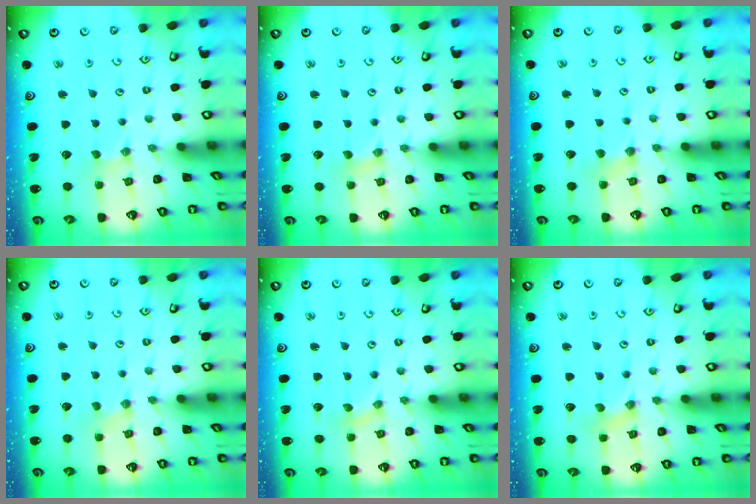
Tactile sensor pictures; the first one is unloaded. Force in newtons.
{"total": 1.7, "press": 1.7, "slide": 0.3}
{"total": 2.4, "press": 2.4, "slide": 0.5}
{"total": 0.0}
{"total": 0.0}
{"total": 0.0}